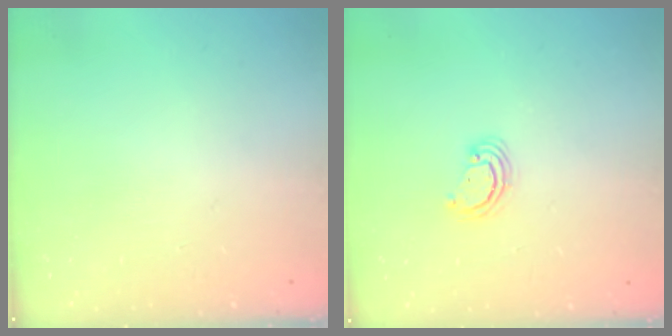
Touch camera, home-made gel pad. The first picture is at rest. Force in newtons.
{"total": 2.8, "press": 2.8, "slide": 0.3}